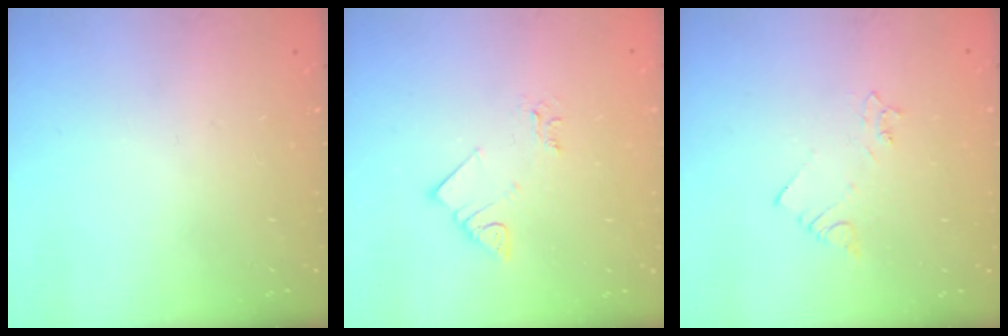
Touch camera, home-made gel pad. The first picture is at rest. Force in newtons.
{"total": 3.0, "press": 3.0, "slide": 0.0}
{"total": 2.5, "press": 2.5, "slide": 0.3}